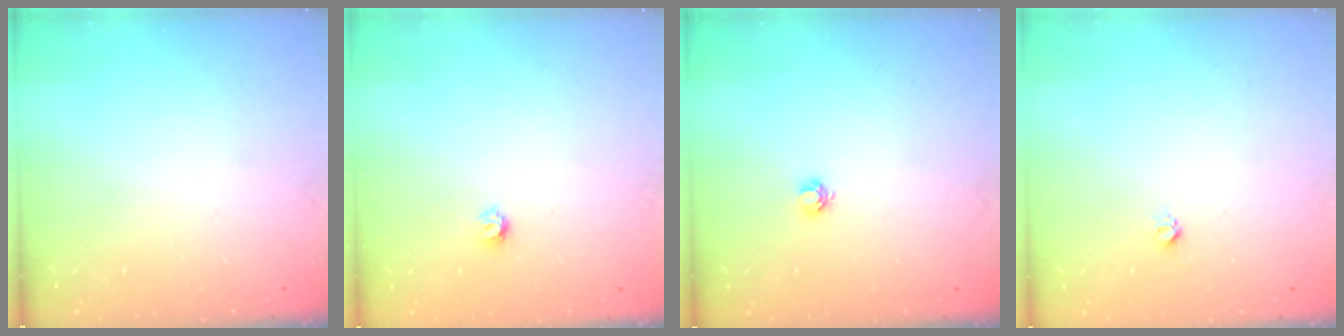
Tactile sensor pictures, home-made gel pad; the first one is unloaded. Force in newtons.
{"total": 3.2, "press": 3.2, "slide": 0.3}
{"total": 3.9, "press": 3.9, "slide": 0.5}
{"total": 3.0, "press": 2.9, "slide": 0.4}